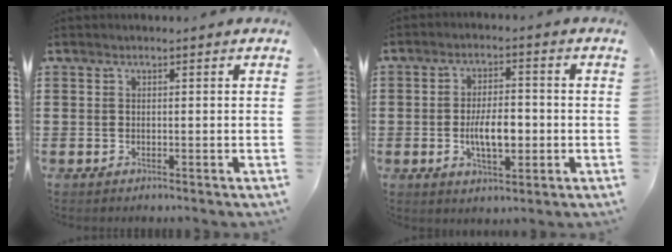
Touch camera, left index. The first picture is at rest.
{"total": 6.7, "force": [-1.0, 2.9, 5.9], "torque": [-0.094, -0.001, -0.024]}